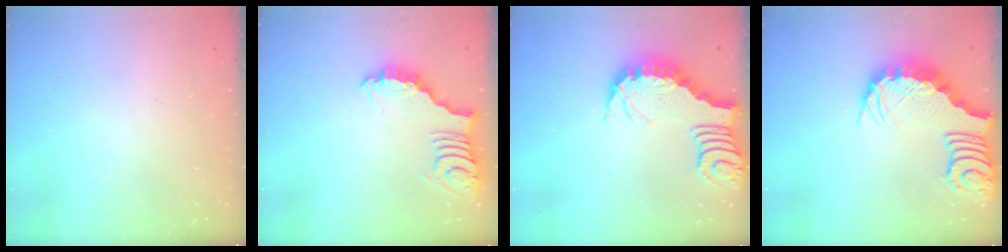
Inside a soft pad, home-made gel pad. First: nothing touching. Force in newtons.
{"total": 3.3, "press": 3.3, "slide": 0.1}
{"total": 3.2, "press": 3.2, "slide": 0.5}
{"total": 3.7, "press": 3.6, "slide": 0.7}